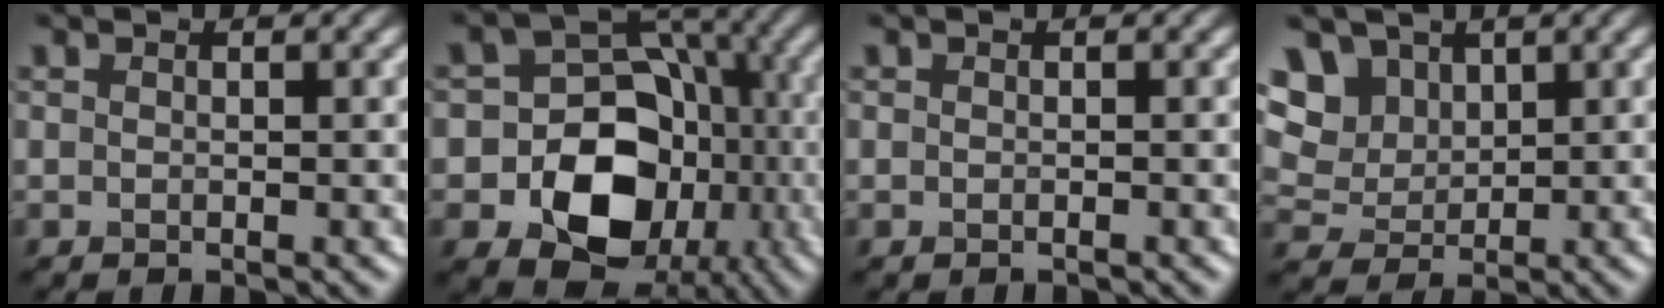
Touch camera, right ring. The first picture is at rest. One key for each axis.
{"total": 13.2, "fx": -4.0, "fy": 10.5, "fz": 7.0, "tx": -0.091, "ty": -0.011, "tz": -0.092}
{"total": 0.0}
{"total": 10.3, "fx": 5.0, "fy": 7.6, "fz": 4.8, "tx": -0.111, "ty": 0.023, "tz": 0.077}